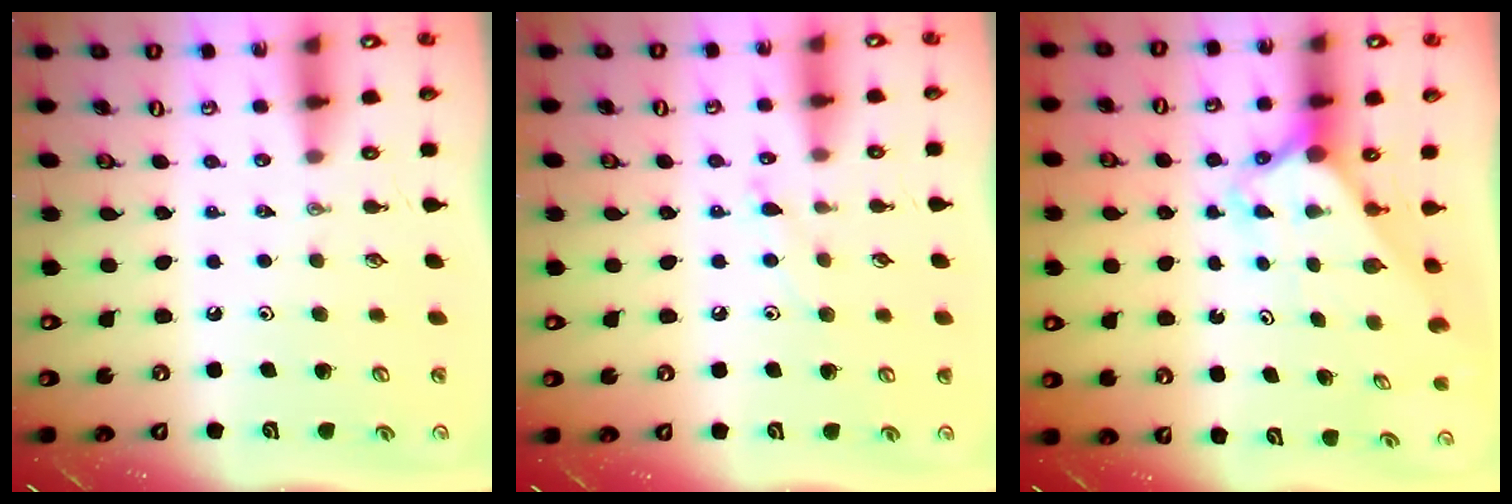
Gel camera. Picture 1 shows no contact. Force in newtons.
{"total": 6.3, "press": 6.3, "slide": 0.6}
{"total": 2.6, "press": 2.6, "slide": 0.2}